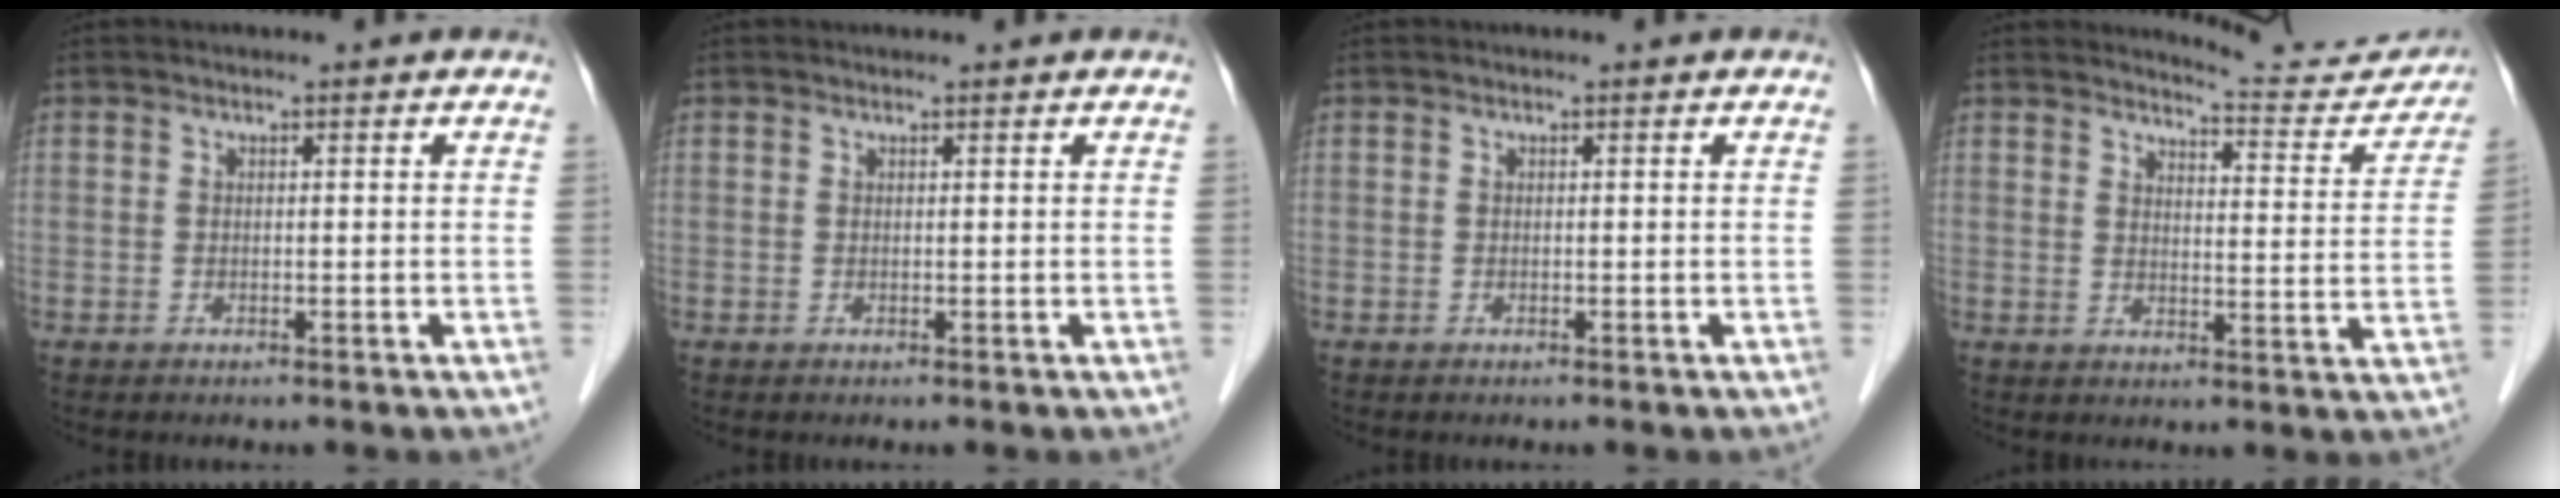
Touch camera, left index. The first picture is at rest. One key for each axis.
{"total": 0.0}
{"total": 0.0}
{"total": 10.3, "fx": 10.2, "fy": 0.8, "fz": 0.3, "tx": 0.008, "ty": -0.046, "tz": 0.111}